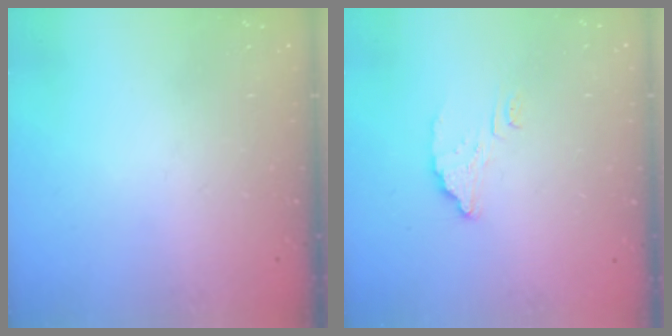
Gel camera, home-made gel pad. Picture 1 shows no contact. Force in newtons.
{"total": 4.8, "press": 4.8, "slide": 0.4}